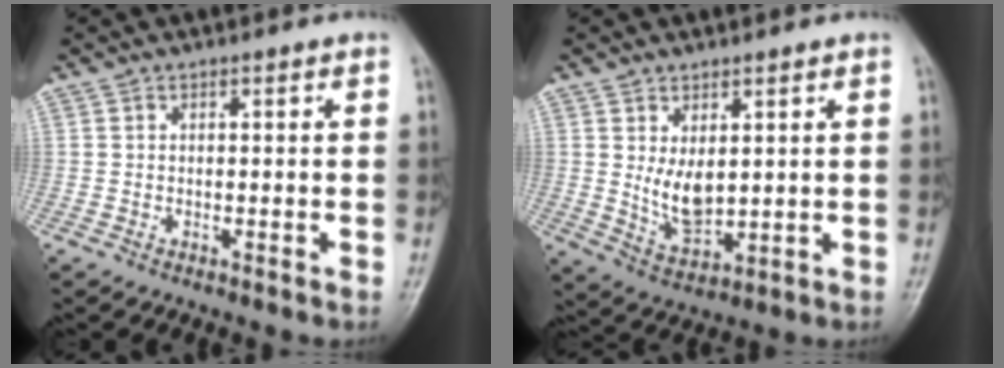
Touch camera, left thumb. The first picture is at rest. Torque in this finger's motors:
{"motor_torque": [1.20, 1.27, 1.08, -0.05, 0.08]}